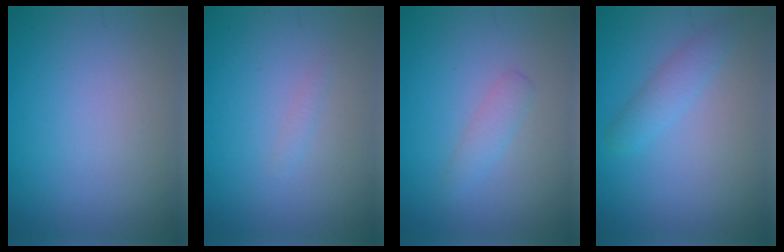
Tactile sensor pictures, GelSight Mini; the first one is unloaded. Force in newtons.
{"total": 0.6, "press": 0.6, "slide": 0.0}
{"total": 1.5, "press": 1.5, "slide": 0.1}
{"total": 1.9, "press": 1.9, "slide": 0.1}